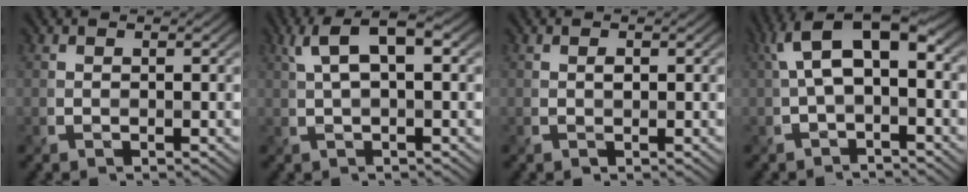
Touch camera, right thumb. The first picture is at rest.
{"total": 6.1, "force": [1.9, 2.2, 5.3], "torque": [-0.109, 0.015, 0.032]}
{"total": 0.7, "force": [0.1, 0.4, 0.5], "torque": [-0.010, -0.002, 0.004]}
{"total": 8.2, "force": [1.2, 3.9, 7.2], "torque": [-0.141, 0.016, 0.016]}